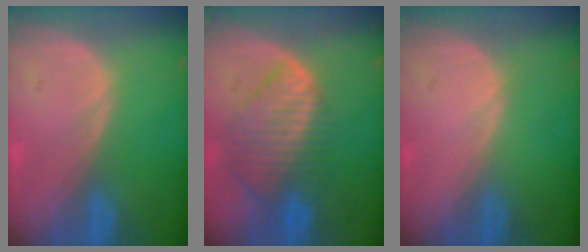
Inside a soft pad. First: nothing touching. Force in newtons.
{"total": 8.6, "press": 7.6, "slide": 4.1}
{"total": 0.0}